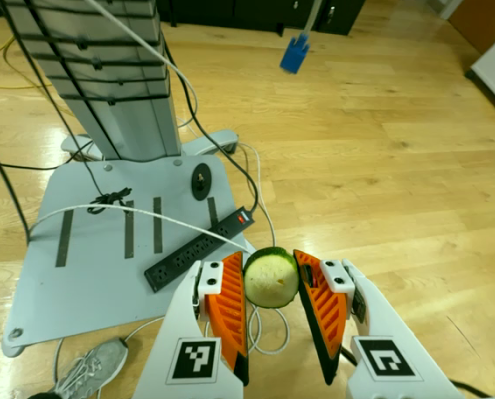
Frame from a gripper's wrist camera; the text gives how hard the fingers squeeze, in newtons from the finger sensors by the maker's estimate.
{"total": 6.9, "left": 7.1, "right": 6.7}